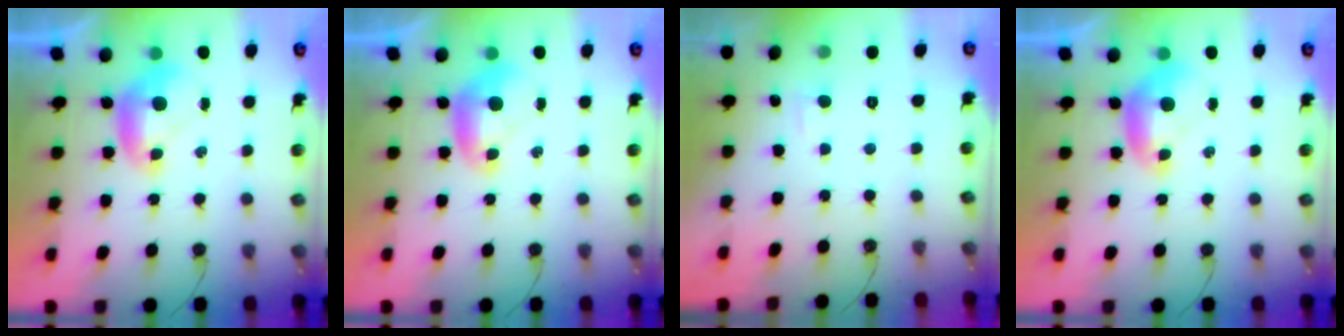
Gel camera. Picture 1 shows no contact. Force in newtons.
{"total": 0.0}
{"total": 1.9, "press": 1.8, "slide": 0.6}
{"total": 0.0}